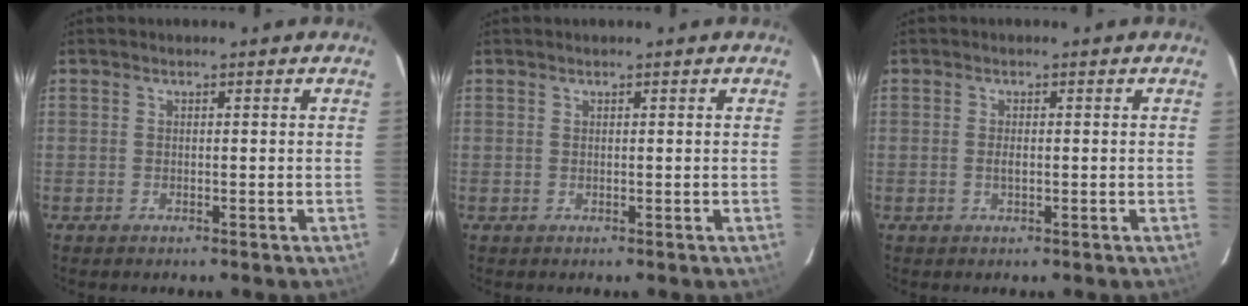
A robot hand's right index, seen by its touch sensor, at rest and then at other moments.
{"total": 0.0}
{"total": 1.1, "force": [-0.1, 0.5, 1.0], "torque": [-0.019, -0.002, -0.003]}